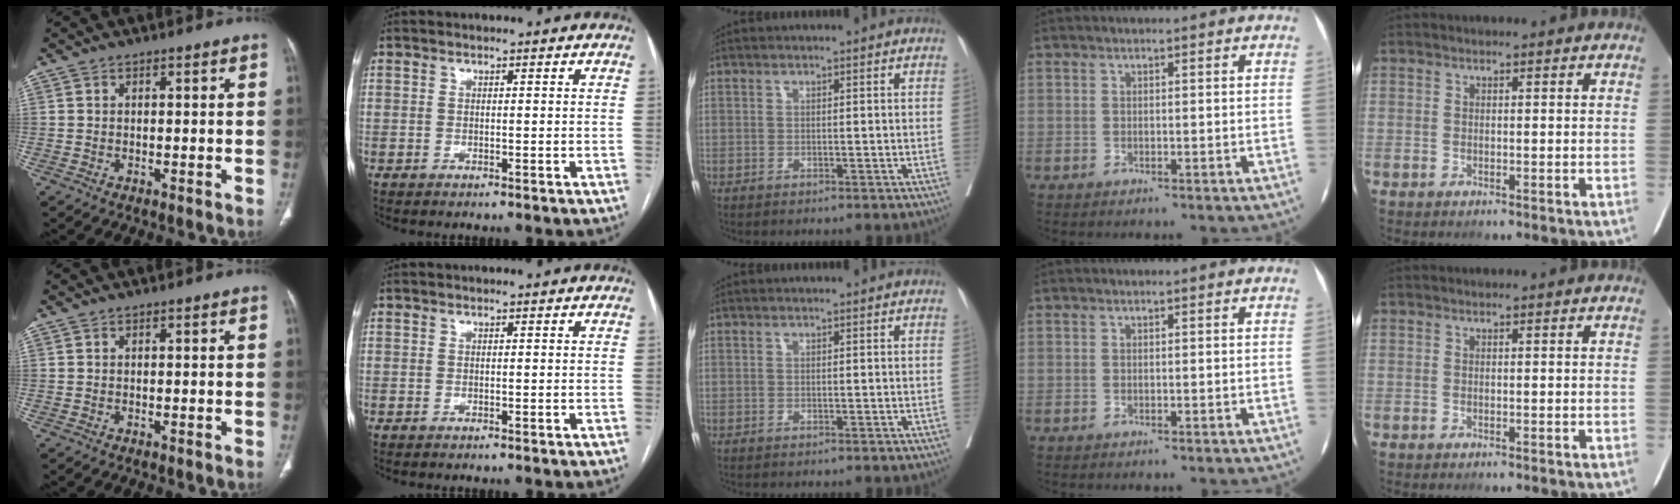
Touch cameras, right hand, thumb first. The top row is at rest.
{}